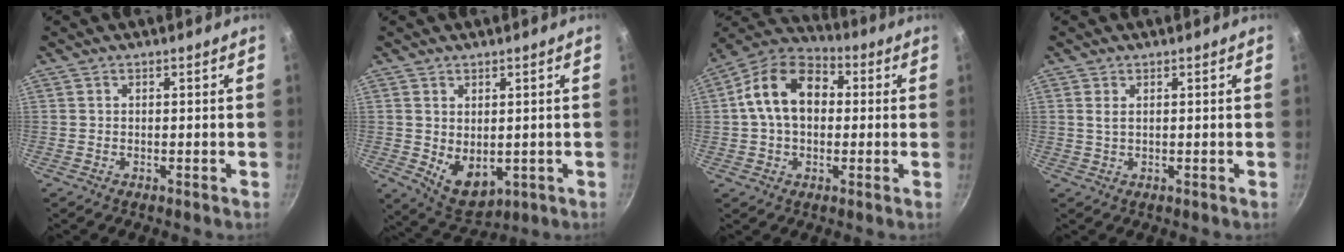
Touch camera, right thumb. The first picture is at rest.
{"total": 7.2, "force": [0.1, 4.9, 5.3], "torque": [-0.068, -0.019, 0.022]}
{"total": 14.1, "force": [1.5, 9.9, 9.9], "torque": [-0.138, 0.031, 0.004]}
{"total": 1.4, "force": [0.5, 0.7, 1.2], "torque": [-0.023, -0.001, 0.010]}